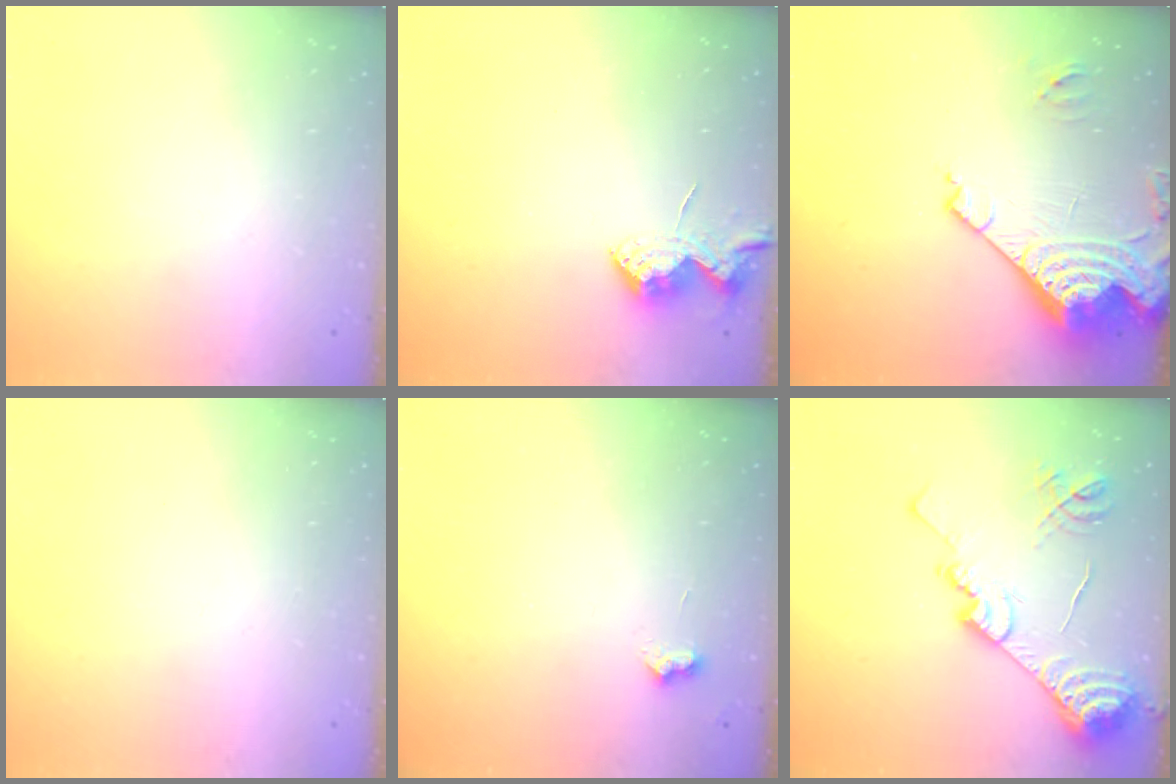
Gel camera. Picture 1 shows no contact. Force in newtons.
{"total": 8.6, "press": 8.6, "slide": 1.0}
{"total": 15.2, "press": 15.0, "slide": 1.8}
{"total": 0.0}
{"total": 3.6, "press": 3.5, "slide": 0.5}
{"total": 18.8, "press": 18.7, "slide": 1.8}